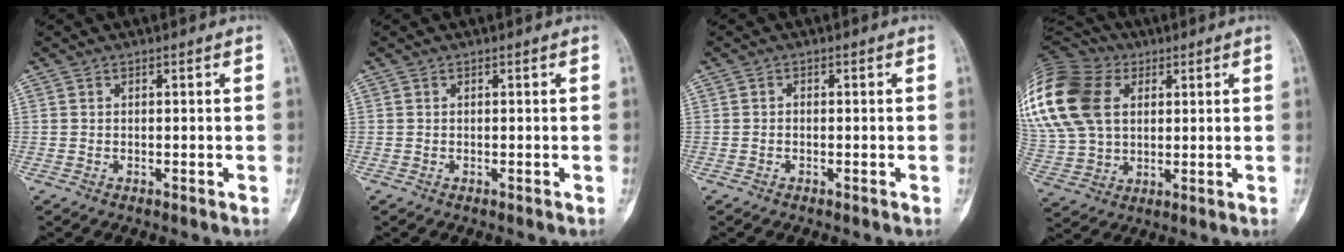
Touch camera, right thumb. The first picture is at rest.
{"total": 0.0}
{"total": 0.5, "force": [-0.2, 0.4, 0.3], "torque": [-0.004, 0.002, -0.008]}
{"total": 26.3, "force": [7.9, 18.7, 16.7], "torque": [-0.389, 0.041, 0.157]}